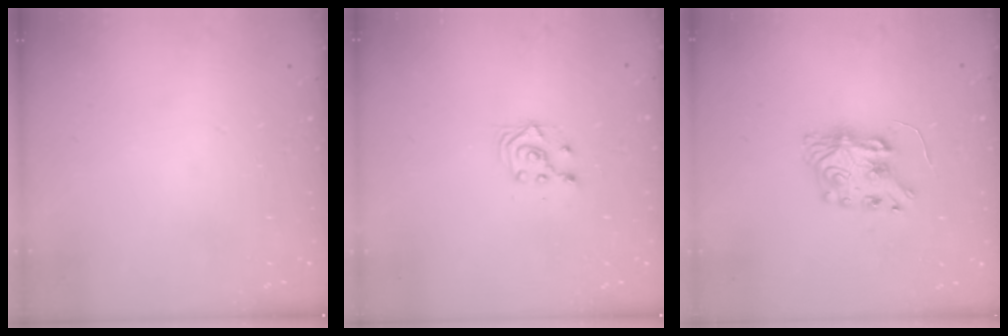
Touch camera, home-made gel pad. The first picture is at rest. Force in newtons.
{"total": 4.6, "press": 4.5, "slide": 0.6}
{"total": 7.9, "press": 7.9, "slide": 0.2}